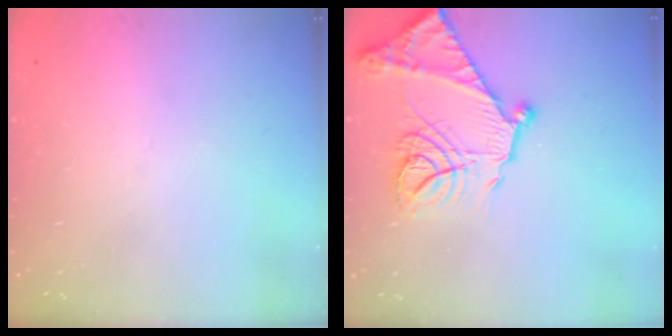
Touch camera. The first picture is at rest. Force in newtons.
{"total": 20.7, "press": 20.6, "slide": 2.0}